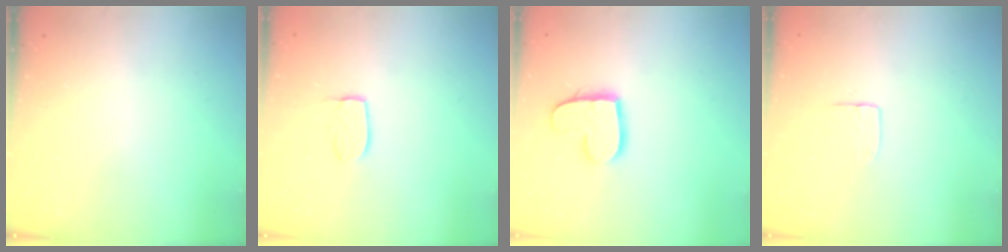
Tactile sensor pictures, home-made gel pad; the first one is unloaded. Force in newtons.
{"total": 5.5, "press": 5.5, "slide": 0.4}
{"total": 12.6, "press": 12.6, "slide": 0.8}
{"total": 4.3, "press": 4.3, "slide": 0.4}